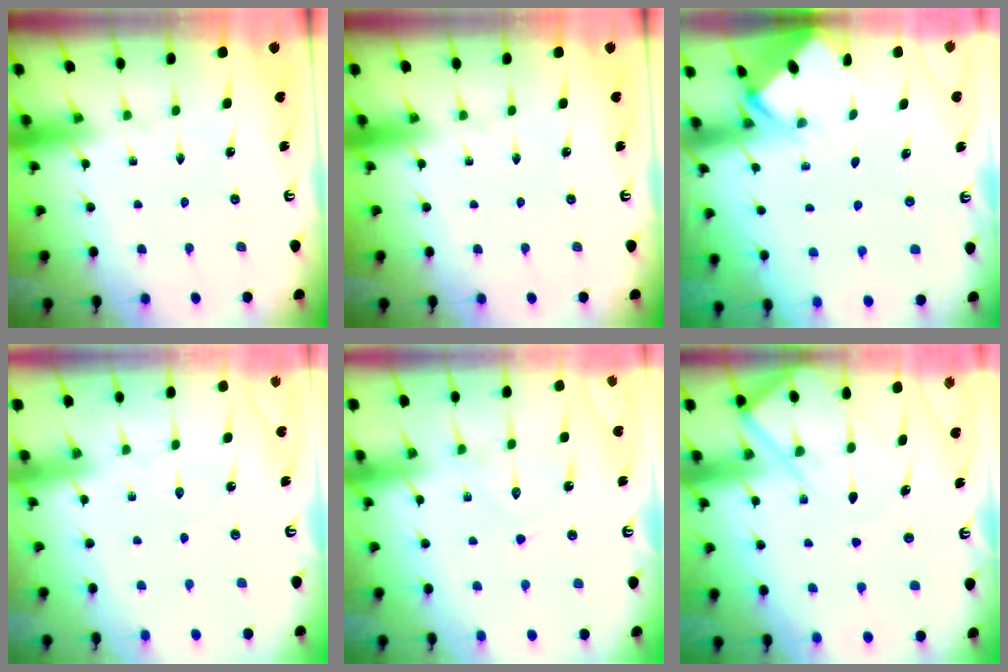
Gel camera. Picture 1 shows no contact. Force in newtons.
{"total": 0.0}
{"total": 2.2, "press": 2.2, "slide": 0.2}
{"total": 2.0, "press": 2.0, "slide": 0.2}
{"total": 11.4, "press": 11.3, "slide": 1.0}
{"total": 9.5, "press": 9.5, "slide": 0.9}